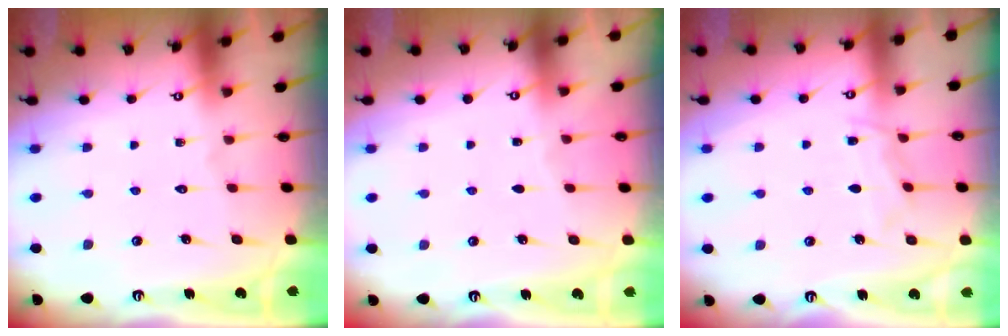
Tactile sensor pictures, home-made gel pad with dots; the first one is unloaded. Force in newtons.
{"total": 2.4, "press": 2.4, "slide": 0.3}
{"total": 5.3, "press": 5.3, "slide": 0.4}